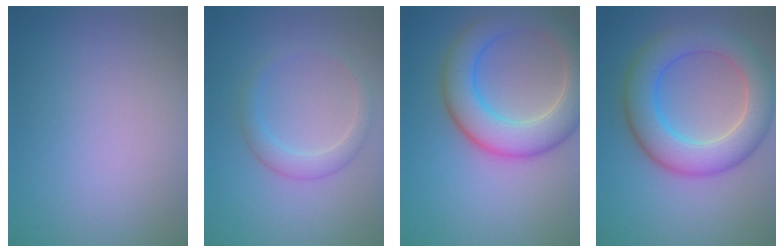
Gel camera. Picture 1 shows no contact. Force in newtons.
{"total": 2.2, "press": 2.2, "slide": 0.1}
{"total": 7.5, "press": 7.5, "slide": 0.4}
{"total": 7.6, "press": 7.6, "slide": 0.2}